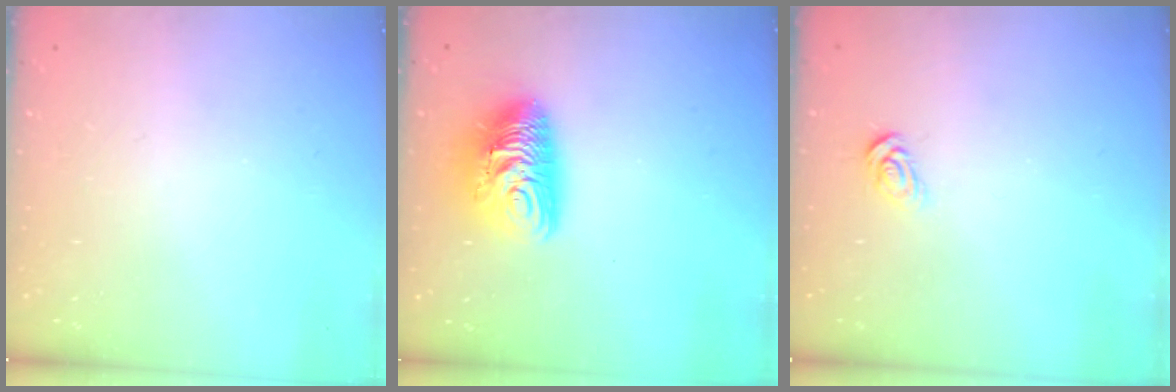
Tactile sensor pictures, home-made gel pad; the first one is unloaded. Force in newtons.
{"total": 11.5, "press": 11.4, "slide": 1.0}
{"total": 3.7, "press": 3.7, "slide": 0.4}